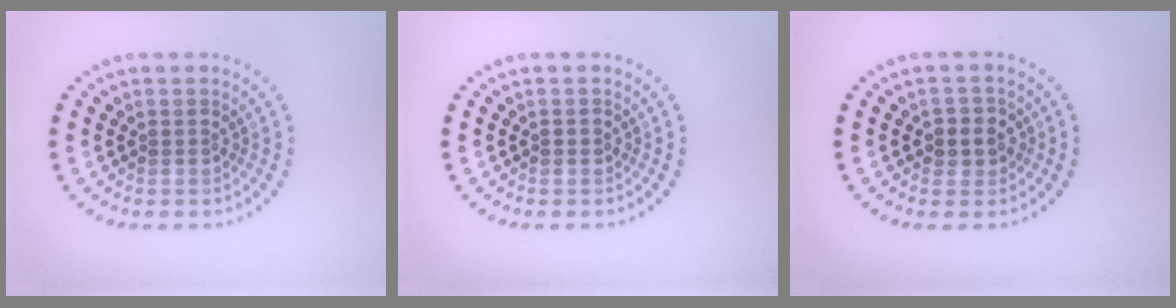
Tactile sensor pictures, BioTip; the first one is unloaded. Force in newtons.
{"total": 0.8, "press": 0.8, "slide": 0.1}
{"total": 2.3, "press": 2.2, "slide": 0.7}